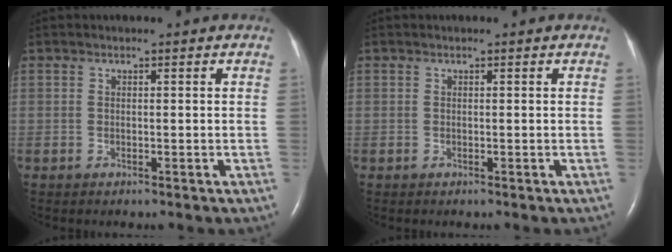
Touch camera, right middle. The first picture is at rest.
{"total": 0.0}